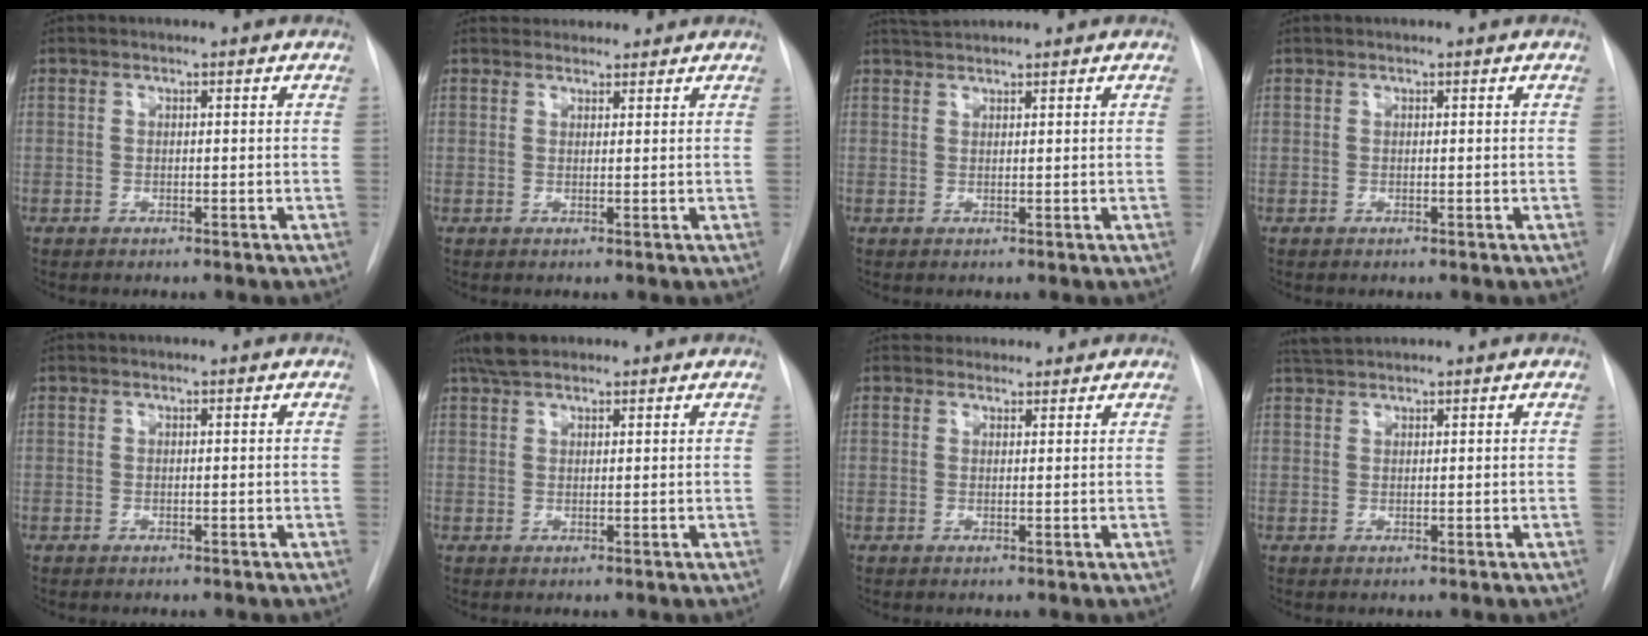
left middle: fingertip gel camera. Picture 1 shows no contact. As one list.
[{"total": 3.2, "force": [3.0, 1.1, 0.0], "torque": [0.007, 0.019, 0.043]}, {"total": 2.2, "force": [2.2, -0.1, 0.3], "torque": [-0.007, 0.014, 0.044]}, {"total": 0.0}, {"total": 0.0}, {"total": 4.1, "force": [3.3, 1.5, 1.9], "torque": [-0.040, 0.017, 0.061]}, {"total": 3.2, "force": [2.9, 1.3, -0.1], "torque": [0.011, 0.014, 0.040]}, {"total": 2.5, "force": [2.5, 0.0, 0.6], "torque": [-0.015, 0.017, 0.049]}]